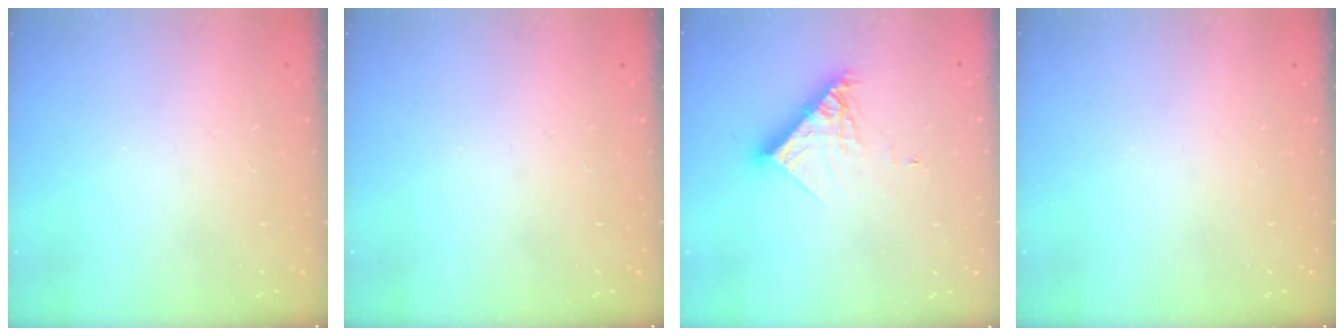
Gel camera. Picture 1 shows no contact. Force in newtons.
{"total": 0.0}
{"total": 11.8, "press": 11.7, "slide": 1.0}
{"total": 0.0}